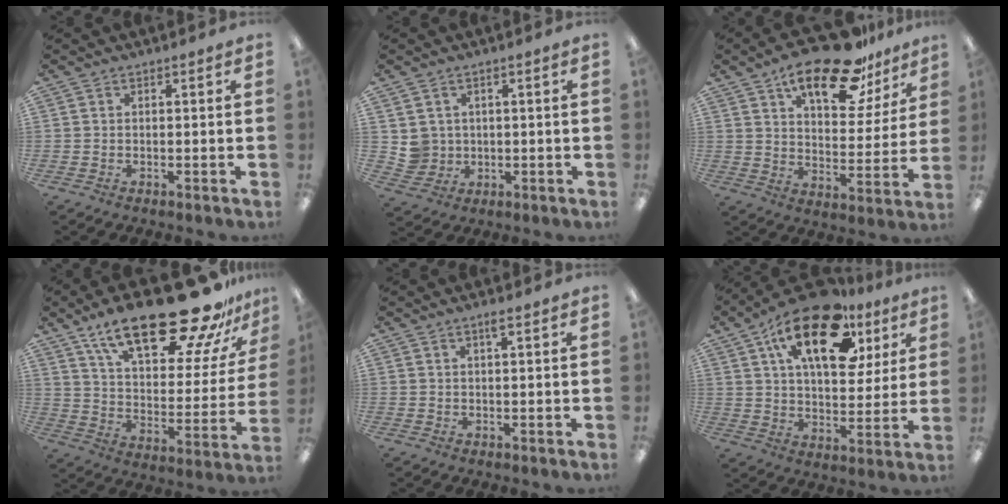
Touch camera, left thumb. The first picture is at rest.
{"total": 4.6, "force": [1.4, 4.4, 0.0], "torque": [-0.010, 0.002, 0.030]}
{"total": 19.8, "force": [13.8, 7.8, 11.9], "torque": [-0.180, -0.078, 0.228]}
{"total": 29.0, "force": [20.7, 9.9, 17.7], "torque": [-0.275, -0.130, 0.343]}
{"total": 2.0, "force": [1.3, 0.4, 1.5], "torque": [-0.016, -0.003, 0.018]}
{"total": 20.8, "force": [11.2, 9.9, 14.5], "torque": [-0.233, -0.042, 0.188]}